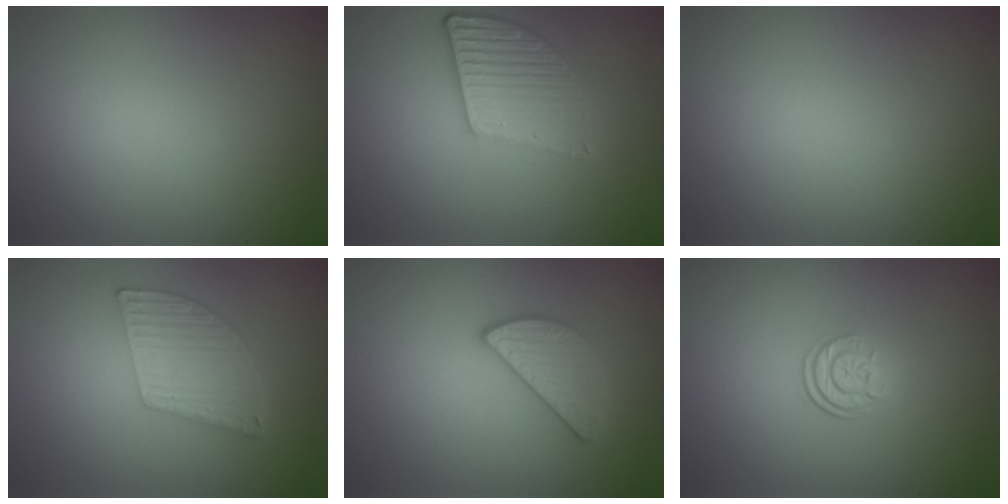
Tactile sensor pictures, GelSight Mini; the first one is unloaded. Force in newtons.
{"total": 5.4, "press": 3.9, "slide": 3.8}
{"total": 0.0}
{"total": 5.7, "press": 4.0, "slide": 4.0}
{"total": 2.8, "press": 2.7, "slide": 0.4}
{"total": 2.3, "press": 1.7, "slide": 1.7}